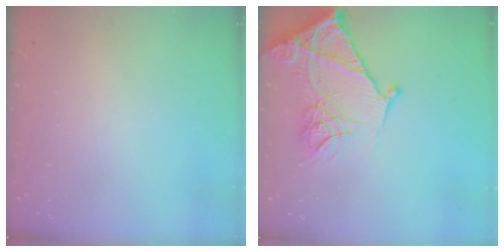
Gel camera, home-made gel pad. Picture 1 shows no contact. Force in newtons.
{"total": 19.3, "press": 19.2, "slide": 2.1}